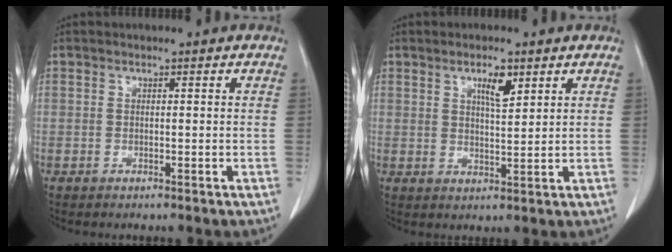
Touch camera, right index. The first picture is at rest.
{"total": 4.1, "force": [2.3, 1.0, 3.3], "torque": [-0.057, -0.002, 0.039]}